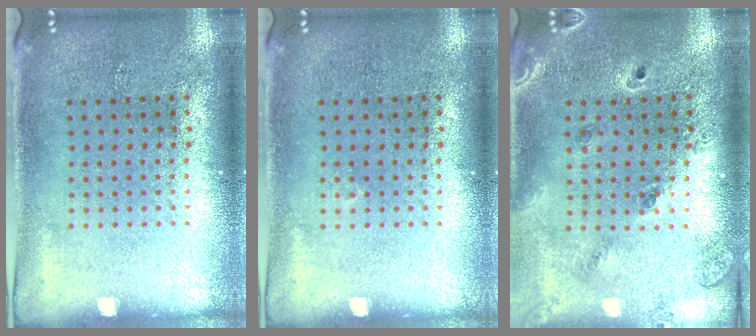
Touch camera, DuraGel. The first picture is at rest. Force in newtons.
{"total": 0.0}
{"total": 1.3, "press": 1.3, "slide": 0.5}